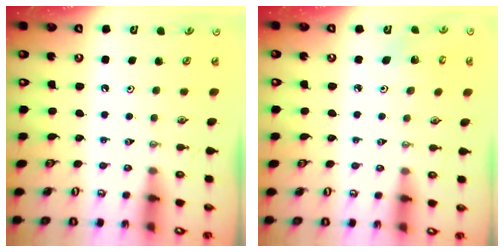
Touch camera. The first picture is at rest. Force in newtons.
{"total": 3.3, "press": 3.1, "slide": 1.1}